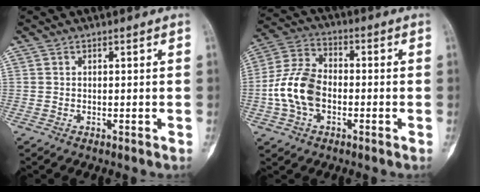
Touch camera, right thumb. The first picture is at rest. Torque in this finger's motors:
{"motor_torque": [-0.16, 0.53, 0.75, -0.45, 0.33]}